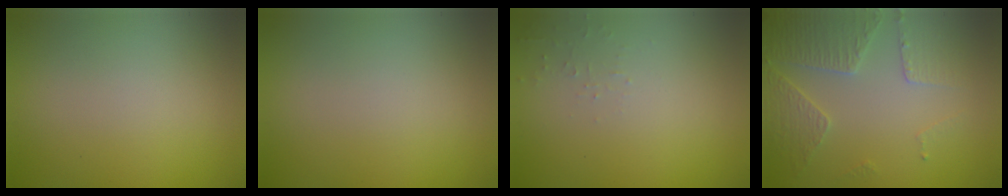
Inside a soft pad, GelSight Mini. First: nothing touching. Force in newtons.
{"total": 0.0}
{"total": 0.8, "press": 0.7, "slide": 0.1}
{"total": 3.6, "press": 3.2, "slide": 1.5}